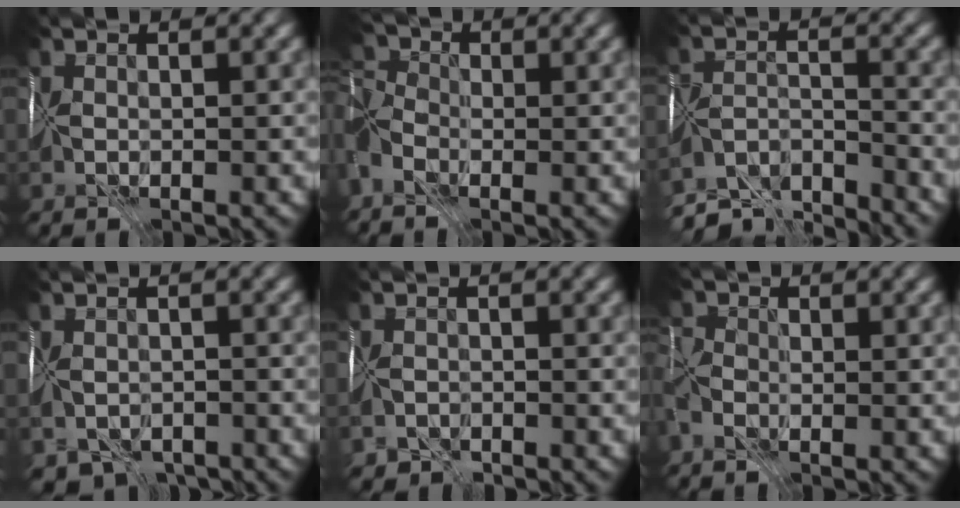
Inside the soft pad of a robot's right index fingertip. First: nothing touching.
{"total": 5.1, "force": [-1.7, 3.3, 3.6], "torque": [-0.091, -0.003, -0.026]}
{"total": 7.7, "force": [-7.4, 1.4, 1.6], "torque": [-0.023, -0.002, -0.121]}
{"total": 5.0, "force": [-3.6, 2.9, 1.8], "torque": [-0.028, -0.018, -0.048]}
{"total": 1.7, "force": [-1.5, 0.9, -0.1], "torque": [0.007, -0.003, -0.028]}
{"total": 3.0, "force": [-1.0, 2.0, 1.9], "torque": [-0.053, 0.000, -0.020]}